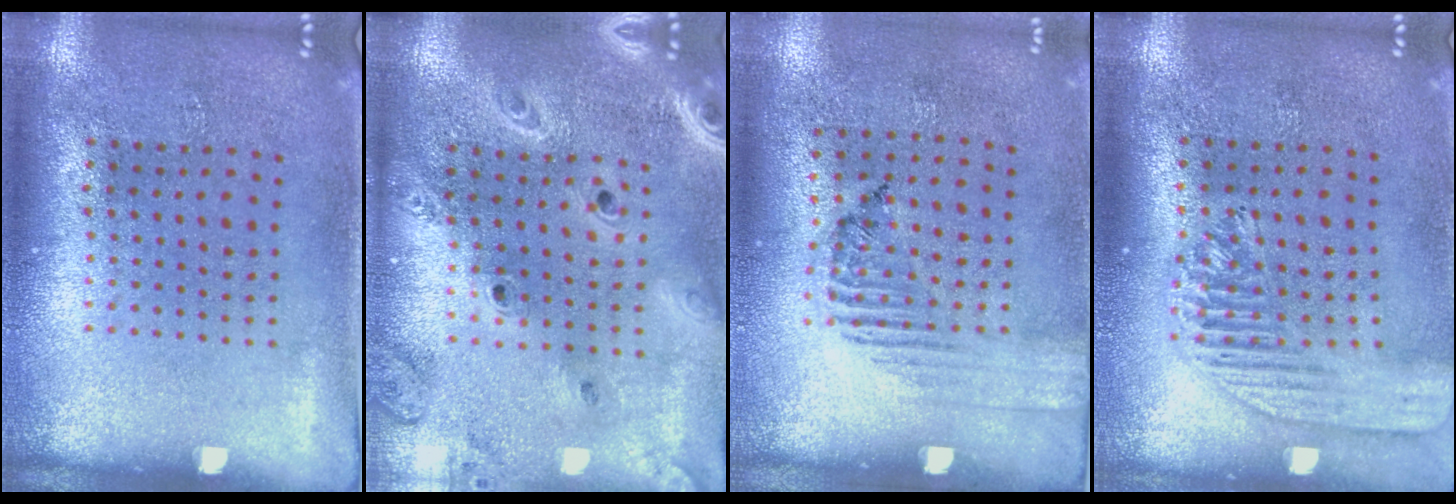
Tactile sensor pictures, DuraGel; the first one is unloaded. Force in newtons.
{"total": 2.5, "press": 2.2, "slide": 1.2}
{"total": 1.5, "press": 1.1, "slide": 1.0}
{"total": 1.8, "press": 1.6, "slide": 0.8}